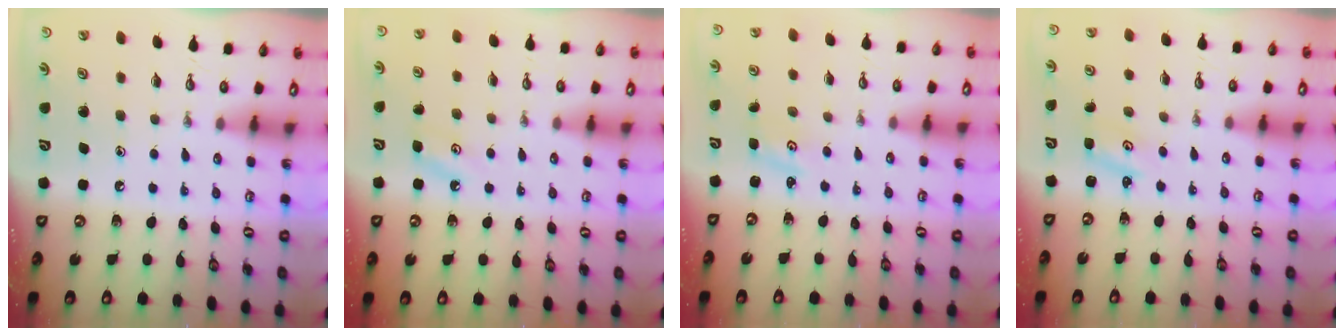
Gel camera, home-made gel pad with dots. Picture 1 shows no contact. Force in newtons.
{"total": 3.5, "press": 3.4, "slide": 0.8}
{"total": 1.1, "press": 1.1, "slide": 0.3}
{"total": 1.8, "press": 1.8, "slide": 0.3}